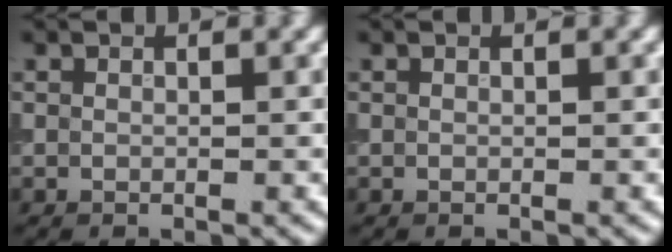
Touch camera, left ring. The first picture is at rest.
{"total": 0.0}